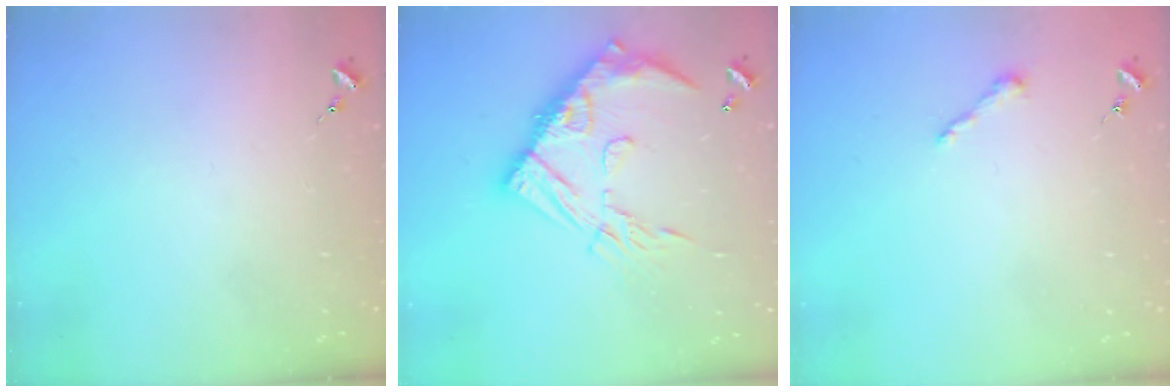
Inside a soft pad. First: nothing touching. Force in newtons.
{"total": 19.1, "press": 19.0, "slide": 1.8}
{"total": 4.3, "press": 4.3, "slide": 0.5}